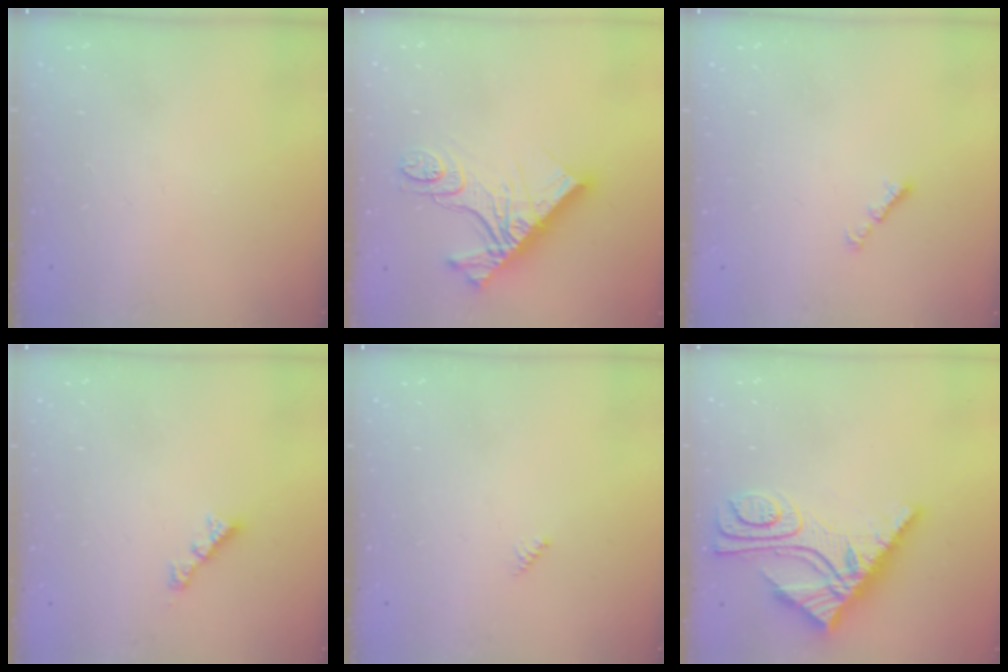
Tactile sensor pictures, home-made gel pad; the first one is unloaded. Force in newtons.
{"total": 15.2, "press": 15.2, "slide": 1.3}
{"total": 1.3, "press": 1.2, "slide": 0.5}
{"total": 2.4, "press": 2.4, "slide": 0.3}
{"total": 2.0, "press": 2.0, "slide": 0.2}
{"total": 13.2, "press": 13.1, "slide": 1.5}